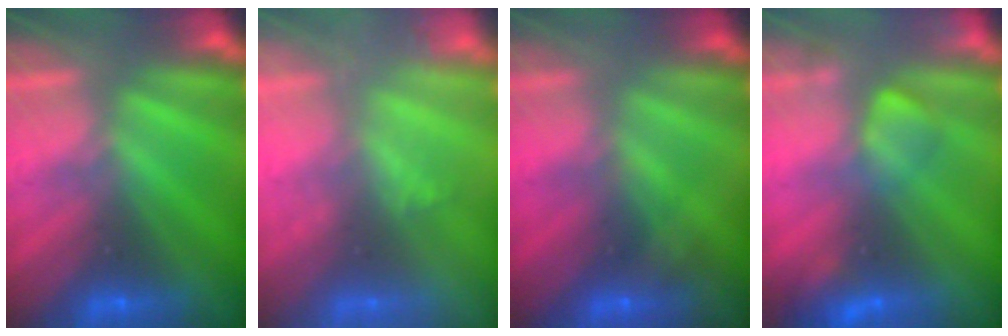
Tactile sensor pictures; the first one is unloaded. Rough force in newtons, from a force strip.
{"total": 1.6}
{"total": 1.8}
{"total": 2.4}